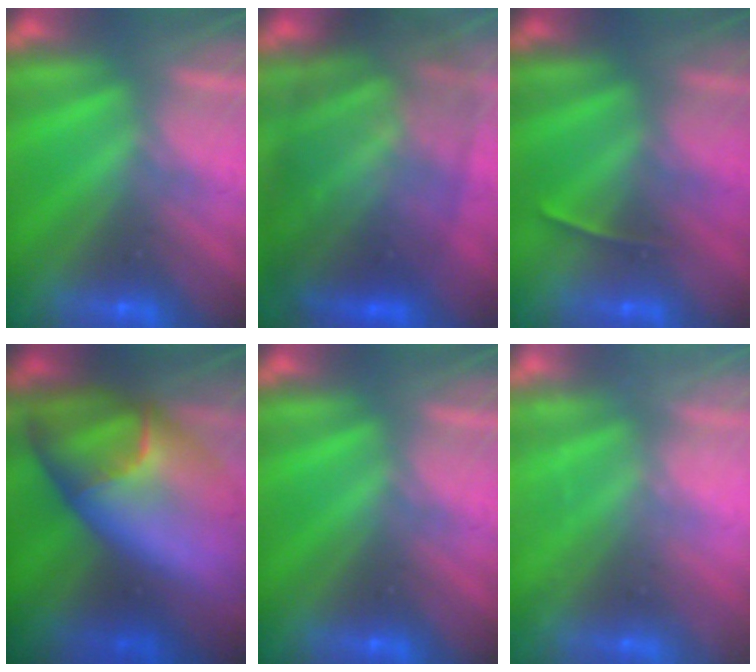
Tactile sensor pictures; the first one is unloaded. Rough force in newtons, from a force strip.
{"total": 7.6}
{"total": 1.4}
{"total": 9.6}
{"total": 0.0}
{"total": 2.2}